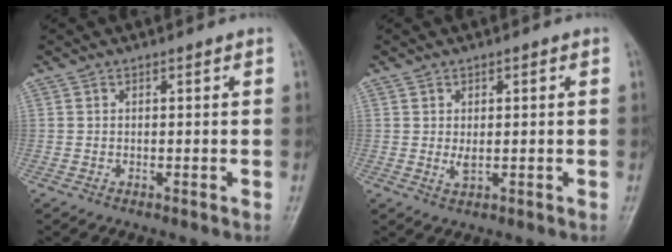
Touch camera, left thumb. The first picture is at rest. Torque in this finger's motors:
{"motor_torque": [-0.02, 0.04, 0.05, 0.00, 0.01]}